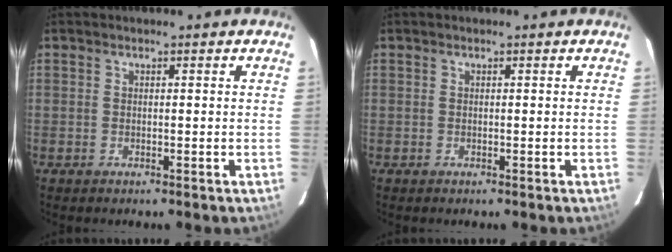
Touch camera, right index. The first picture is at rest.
{"total": 0.0}